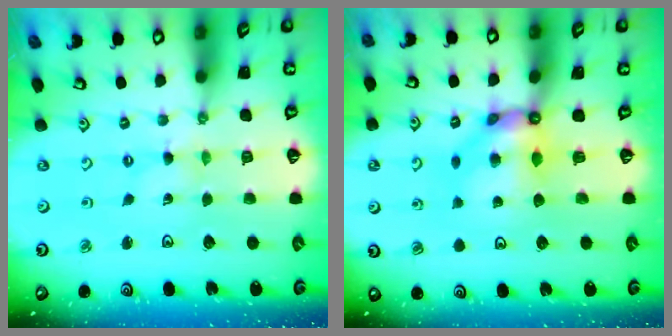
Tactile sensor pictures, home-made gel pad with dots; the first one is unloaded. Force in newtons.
{"total": 8.5, "press": 8.5, "slide": 0.8}